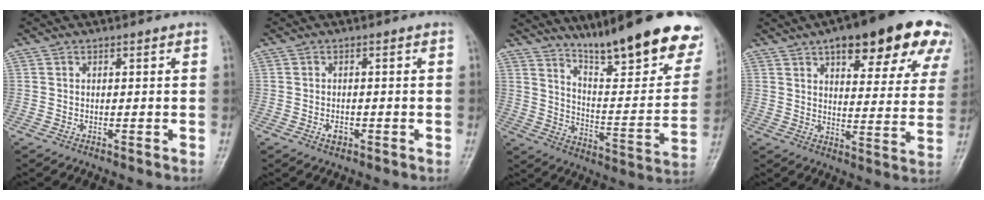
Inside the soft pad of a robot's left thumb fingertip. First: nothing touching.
{"total": 1.7, "force": [-0.7, 1.1, 1.1], "torque": [-0.014, 0.002, -0.011]}
{"total": 24.6, "force": [17.5, 5.2, 16.4], "torque": [-0.203, -0.084, 0.261]}
{"total": 23.3, "force": [13.3, 8.4, 17.2], "torque": [-0.187, -0.019, 0.172]}